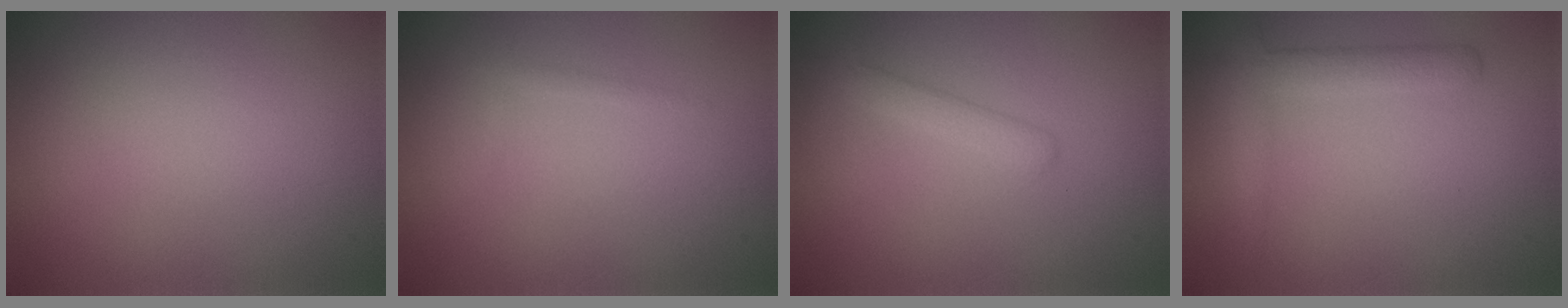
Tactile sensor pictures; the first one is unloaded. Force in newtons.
{"total": 0.6, "press": 0.6, "slide": 0.1}
{"total": 2.0, "press": 2.0, "slide": 0.1}
{"total": 2.9, "press": 2.9, "slide": 0.2}